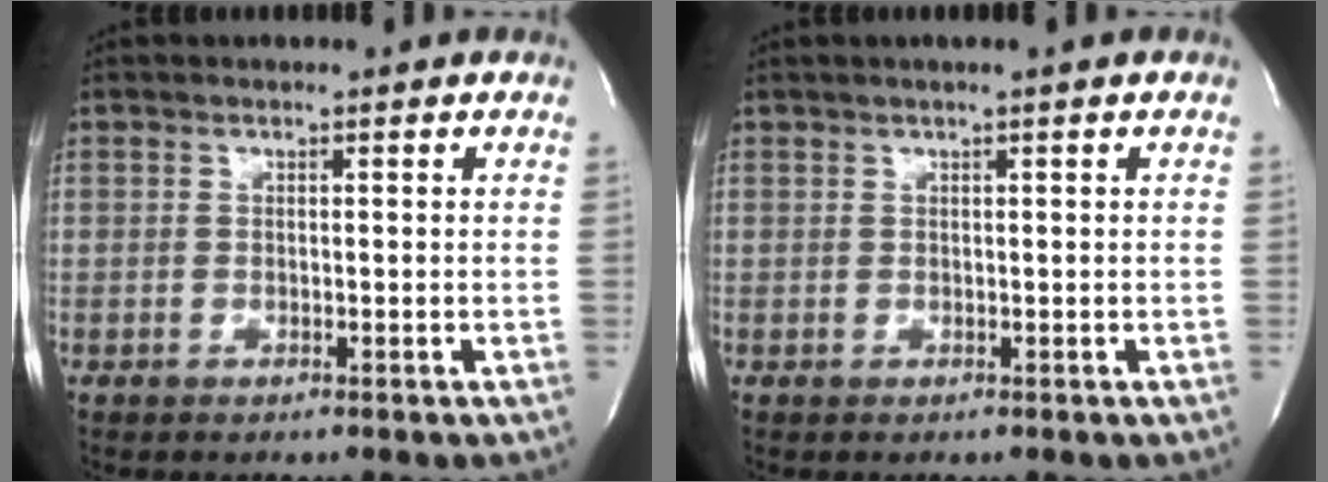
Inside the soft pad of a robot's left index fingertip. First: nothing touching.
{"total": 1.1, "force": [0.6, -0.3, 0.8], "torque": [-0.022, 0.004, 0.015]}